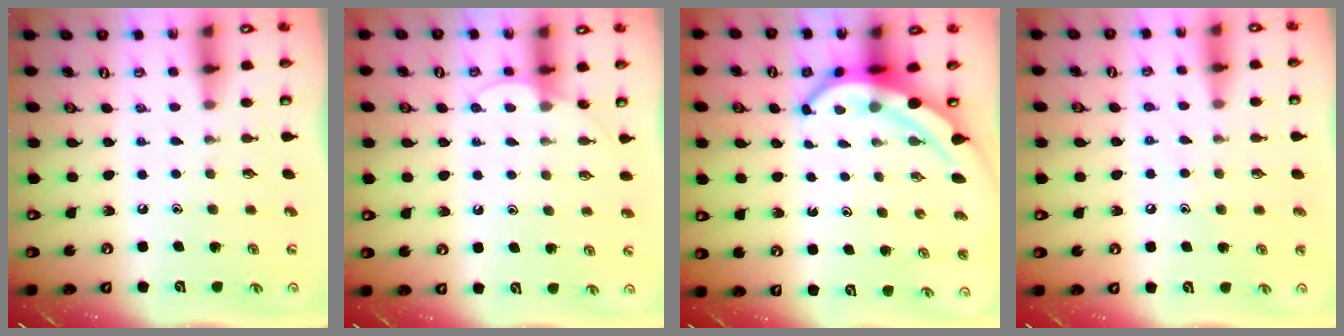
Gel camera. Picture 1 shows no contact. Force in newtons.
{"total": 5.4, "press": 5.4, "slide": 0.3}
{"total": 6.9, "press": 6.9, "slide": 0.6}
{"total": 6.6, "press": 6.5, "slide": 0.5}